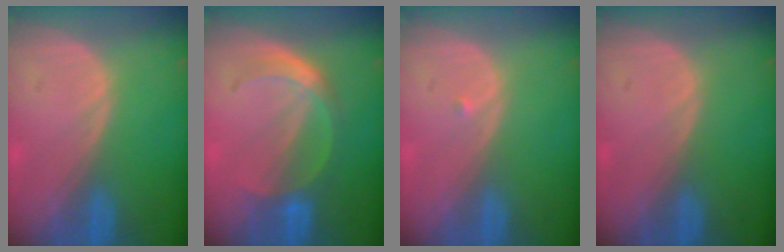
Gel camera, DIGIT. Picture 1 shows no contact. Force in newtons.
{"total": 4.8, "press": 4.8, "slide": 0.4}
{"total": 0.5, "press": 0.4, "slide": 0.3}
{"total": 0.0}